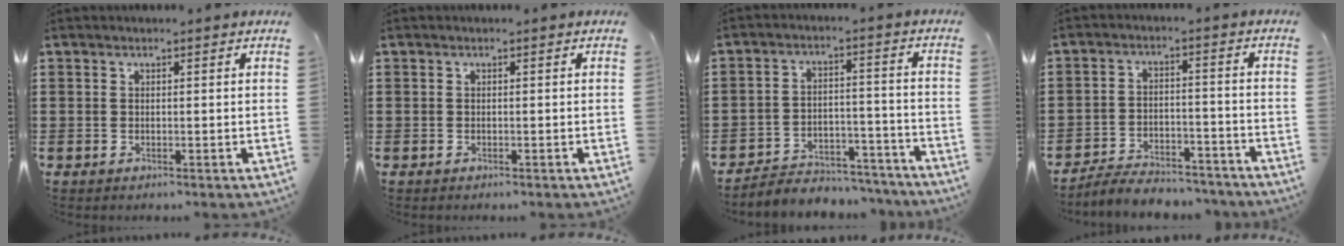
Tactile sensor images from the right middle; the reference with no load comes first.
{"total": 0.0}
{"total": 4.9, "force": [-4.8, 1.1, 0.5], "torque": [-0.009, 0.014, -0.099]}
{"total": 5.4, "force": [-5.3, 0.9, 1.1], "torque": [-0.023, 0.008, -0.105]}